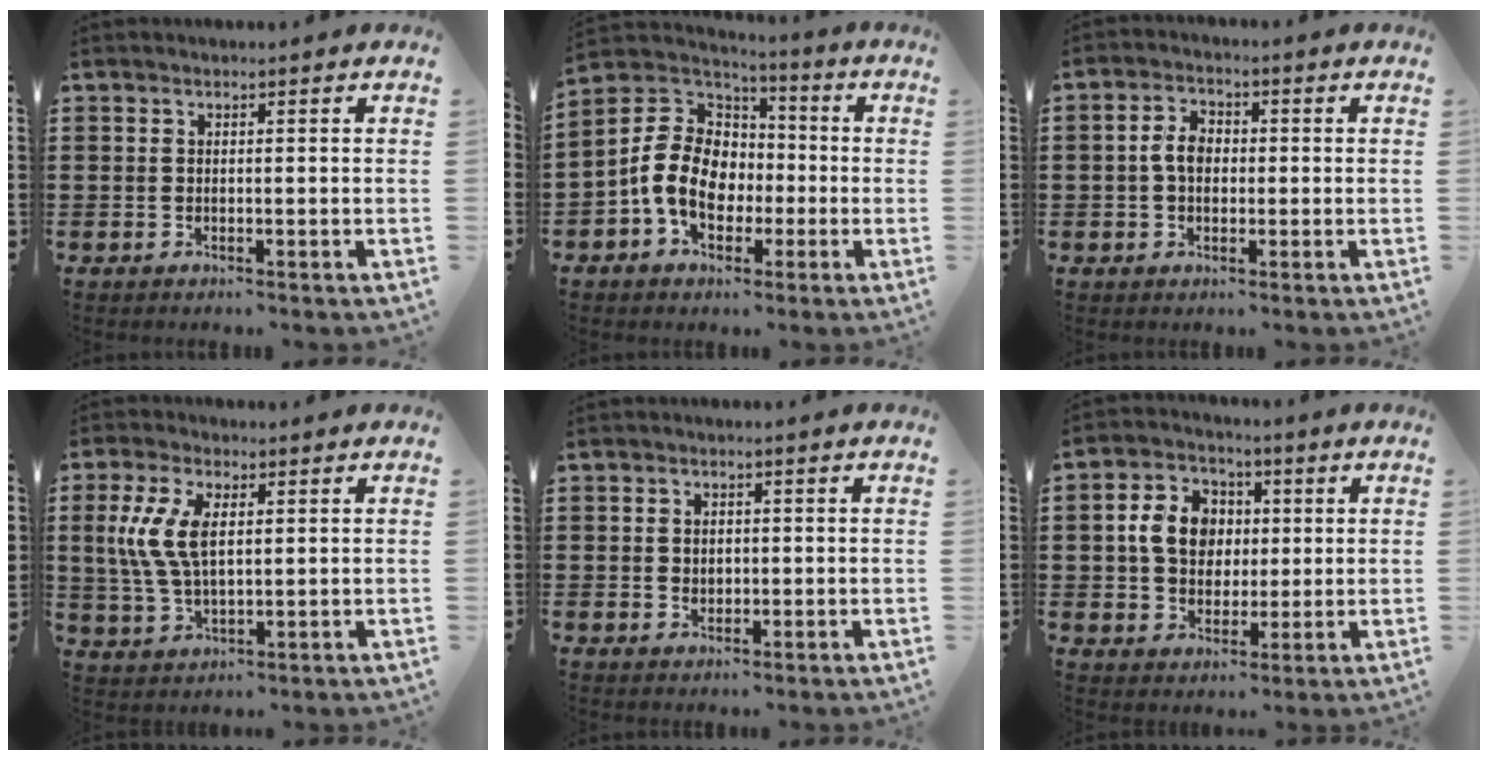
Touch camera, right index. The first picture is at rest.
{"total": 11.6, "force": [-2.5, 8.8, 7.2], "torque": [-0.180, 0.013, -0.051]}
{"total": 4.0, "force": [-0.2, 2.7, 3.0], "torque": [-0.069, 0.007, -0.008]}
{"total": 8.0, "force": [1.5, 3.9, 6.8], "torque": [-0.158, 0.006, 0.021]}
{"total": 1.6, "force": [0.1, 1.4, 0.7], "torque": [-0.017, 0.008, 0.001]}
{"total": 8.1, "force": [0.9, 6.7, 4.4], "torque": [-0.107, 0.014, 0.007]}